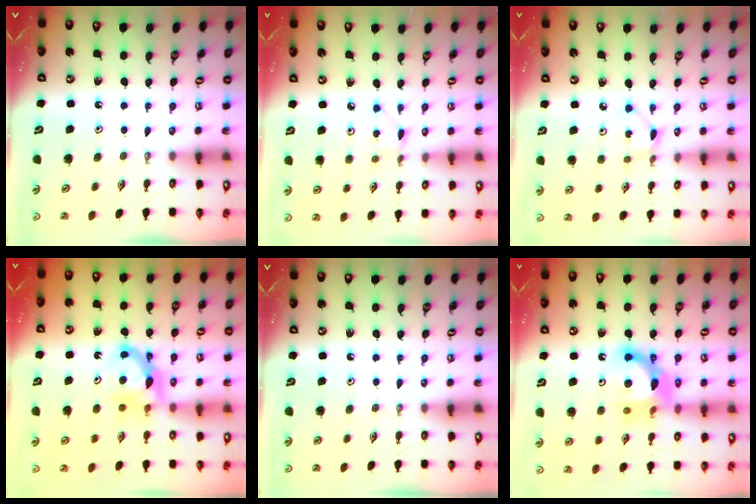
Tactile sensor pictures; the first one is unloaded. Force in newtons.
{"total": 2.8, "press": 2.8, "slide": 0.3}
{"total": 2.0, "press": 2.0, "slide": 0.3}
{"total": 7.9, "press": 7.8, "slide": 0.5}
{"total": 0.0}
{"total": 12.4, "press": 12.3, "slide": 1.8}